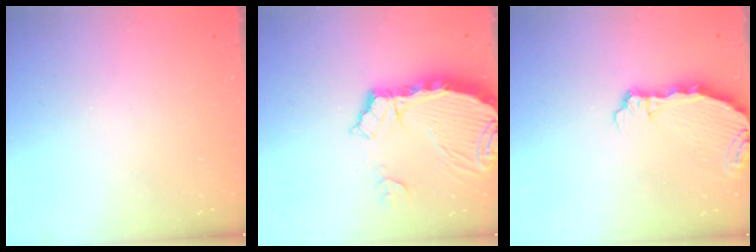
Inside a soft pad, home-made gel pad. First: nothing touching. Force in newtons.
{"total": 8.9, "press": 8.9, "slide": 0.9}
{"total": 7.4, "press": 5.8, "slide": 4.6}